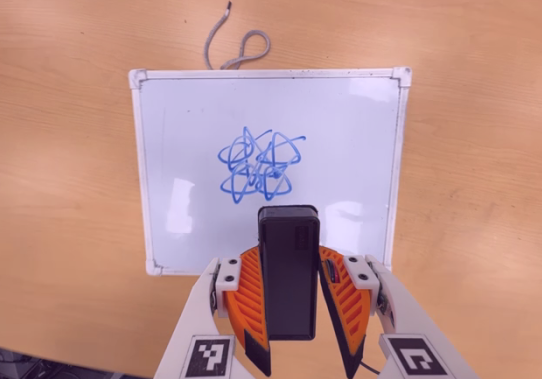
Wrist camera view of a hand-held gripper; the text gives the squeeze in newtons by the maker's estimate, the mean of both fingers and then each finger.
{"total": 5.8, "left": 5.0, "right": 6.7}